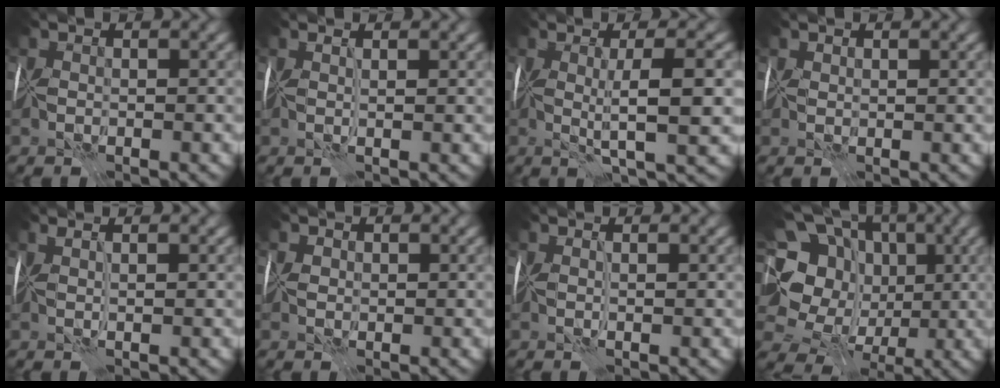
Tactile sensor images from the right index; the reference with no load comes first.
{"total": 1.5, "force": [0.8, -1.2, -0.5], "torque": [0.013, 0.001, 0.018]}
{"total": 4.9, "force": [0.2, -0.5, 4.9], "torque": [-0.070, 0.000, 0.007]}
{"total": 1.1, "force": [1.0, -0.2, -0.5], "torque": [0.010, 0.004, 0.020]}
{"total": 1.7, "force": [1.0, -1.3, -0.3], "torque": [0.007, 0.003, 0.024]}
{"total": 0.8, "force": [0.7, 0.4, -0.2], "torque": [0.009, 0.004, 0.013]}
{"total": 1.4, "force": [0.6, -1.1, -0.6], "torque": [0.014, 0.000, 0.014]}
{"total": 13.3, "force": [1.7, 11.0, 7.3], "torque": [-0.129, 0.020, 0.017]}